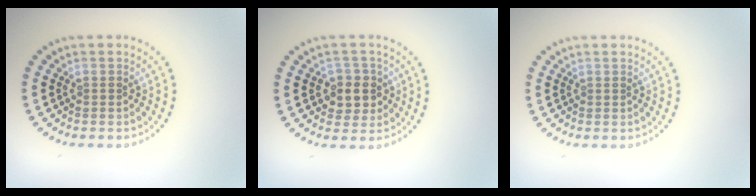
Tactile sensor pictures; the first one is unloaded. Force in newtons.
{"total": 2.8, "press": 2.6, "slide": 1.0}
{"total": 0.0}